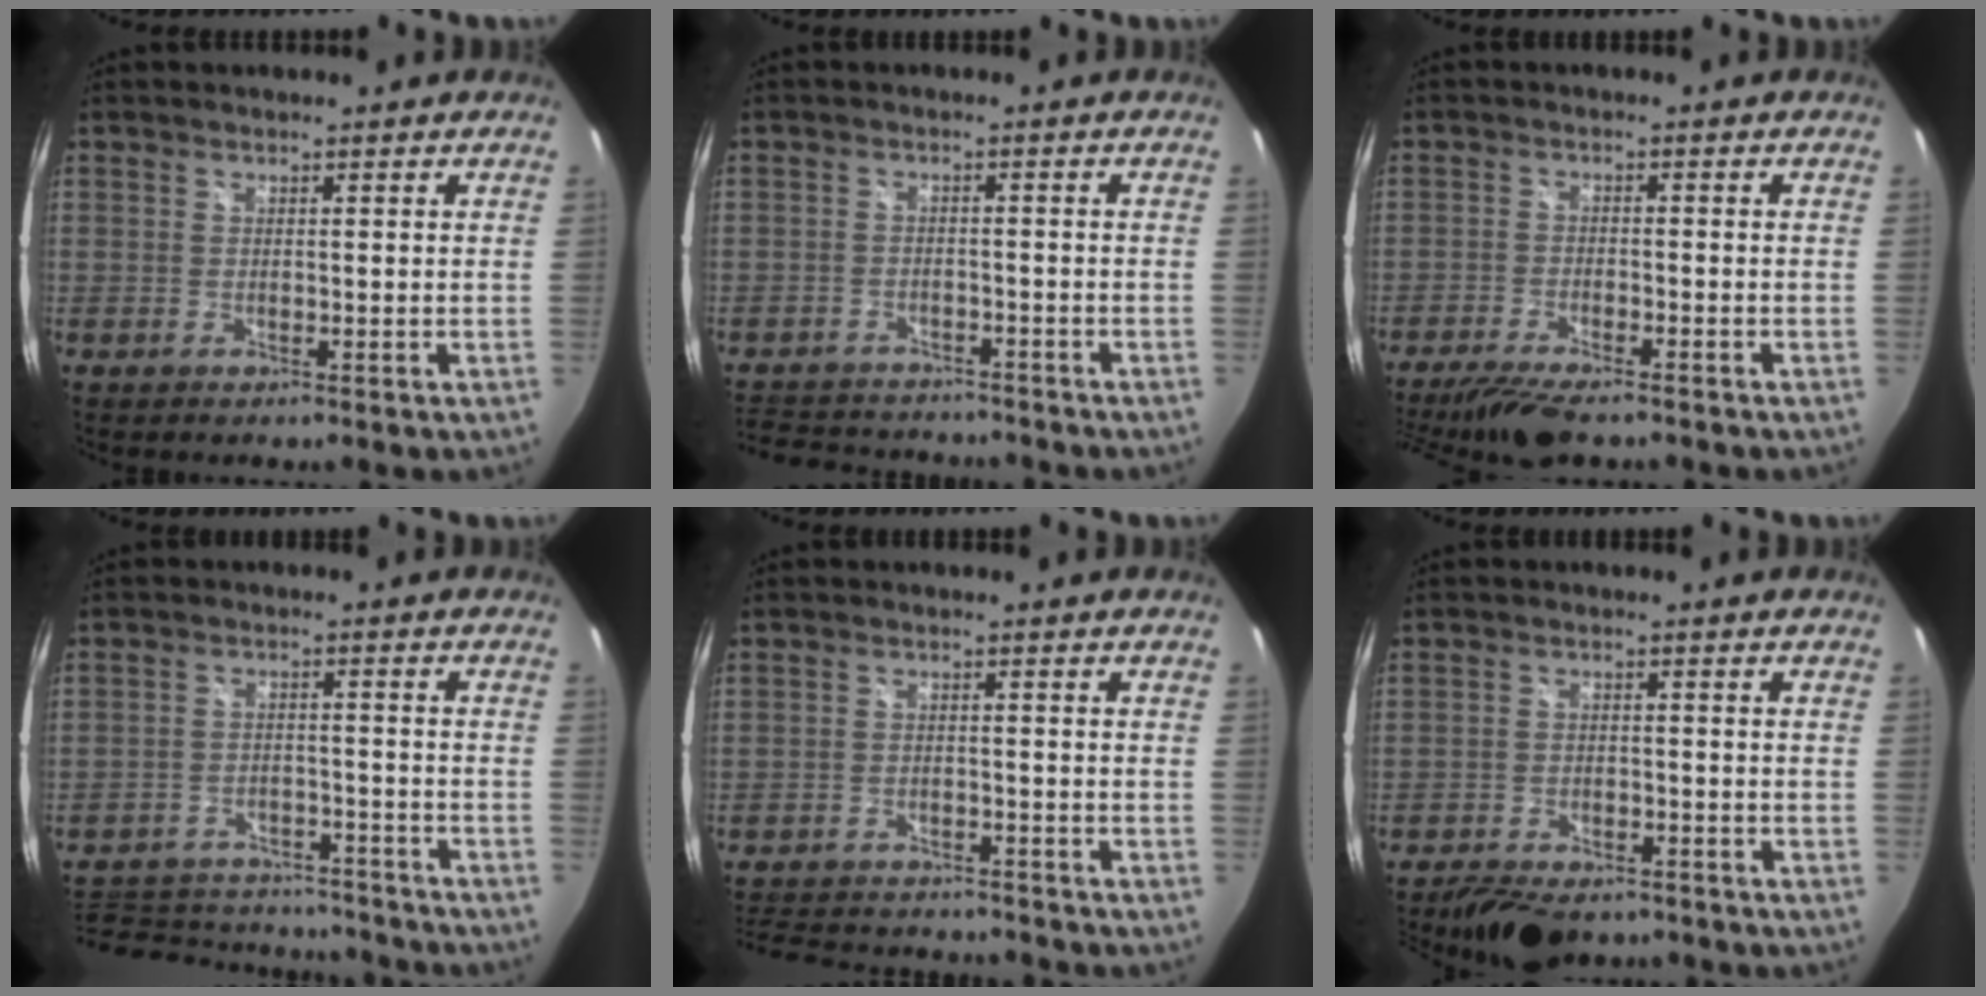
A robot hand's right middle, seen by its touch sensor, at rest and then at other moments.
{"total": 11.2, "force": [-9.8, 4.3, 3.2], "torque": [-0.091, 0.013, -0.149]}
{"total": 10.7, "force": [-8.8, 2.1, 5.7], "torque": [-0.133, -0.033, -0.150]}
{"total": 19.2, "force": [-15.6, 8.6, 7.3], "torque": [-0.175, 0.012, -0.200]}
{"total": 14.8, "force": [-13.1, 4.3, 5.3], "torque": [-0.125, -0.003, -0.192]}
{"total": 10.0, "force": [-8.2, 3.8, 4.4], "torque": [-0.100, -0.011, -0.126]}